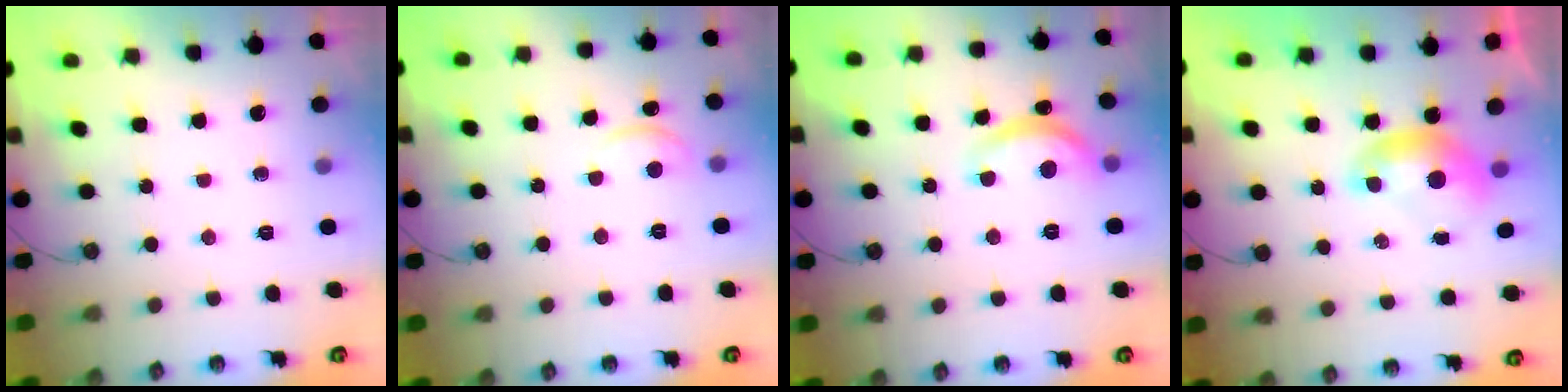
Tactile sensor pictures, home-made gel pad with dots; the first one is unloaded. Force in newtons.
{"total": 0.7, "press": 0.5, "slide": 0.4}
{"total": 5.7, "press": 5.6, "slide": 0.6}
{"total": 0.0}